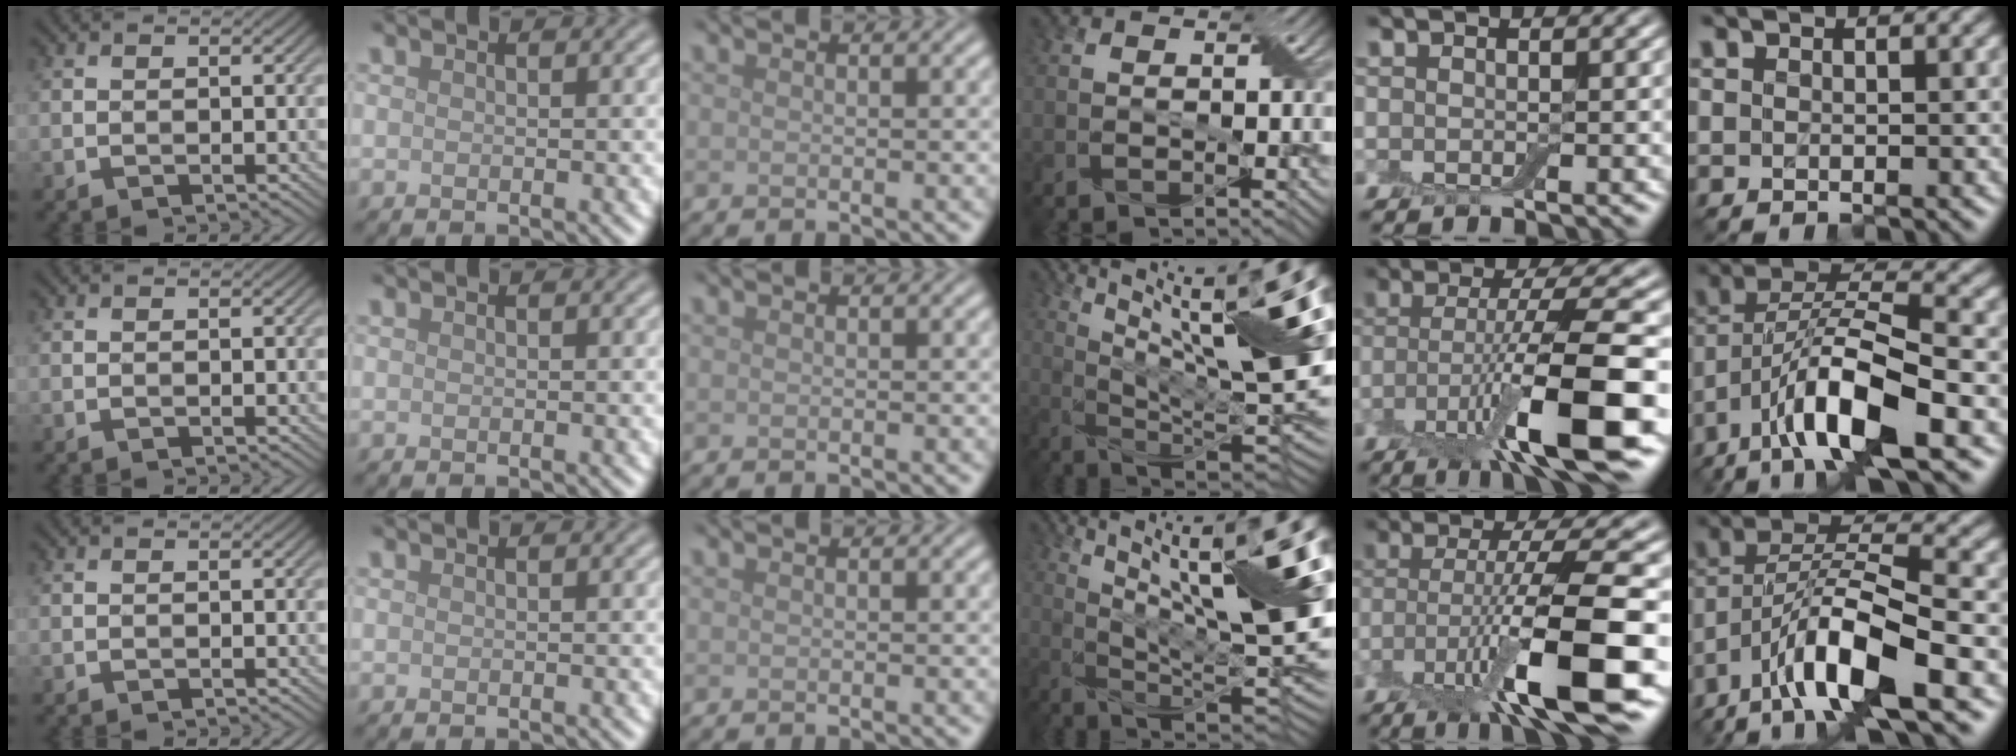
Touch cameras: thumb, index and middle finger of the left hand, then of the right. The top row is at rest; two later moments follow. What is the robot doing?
{"motion": "wrap", "object": "cling film"}